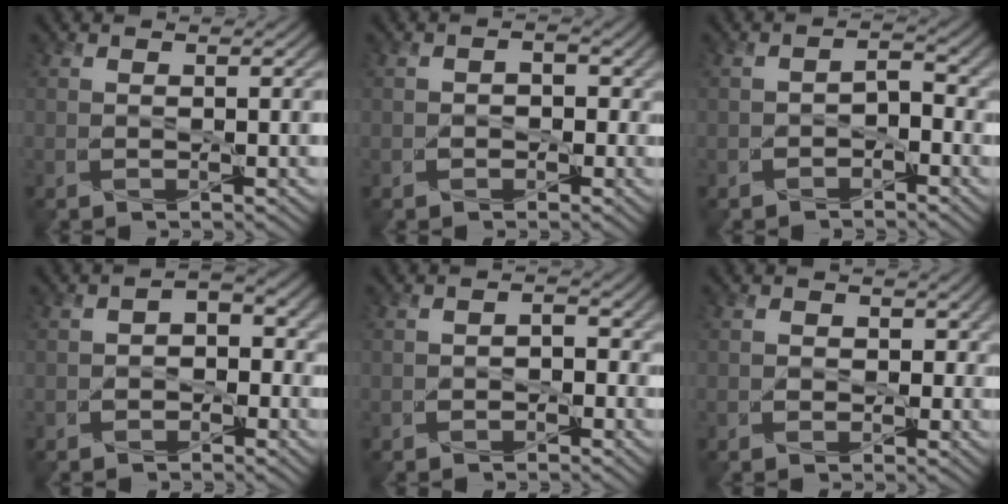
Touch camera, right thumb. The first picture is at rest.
{"total": 2.9, "force": [-0.8, 2.5, 1.2], "torque": [-0.012, 0.006, -0.013]}
{"total": 2.4, "force": [-1.7, 1.3, 0.9], "torque": [-0.015, 0.003, -0.027]}
{"total": 3.1, "force": [-1.1, 2.5, 1.6], "torque": [-0.011, 0.001, -0.017]}
{"total": 1.9, "force": [-1.0, 1.5, 0.7], "torque": [-0.007, 0.000, -0.014]}
{"total": 3.5, "force": [0.1, 3.0, 1.7], "torque": [-0.035, 0.002, 0.003]}